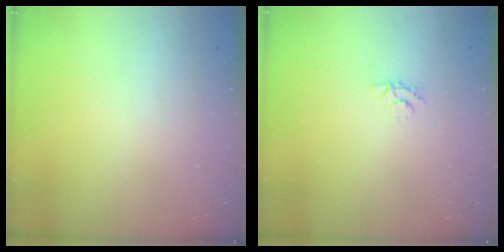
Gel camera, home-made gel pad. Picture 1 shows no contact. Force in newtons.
{"total": 3.6, "press": 3.6, "slide": 0.4}